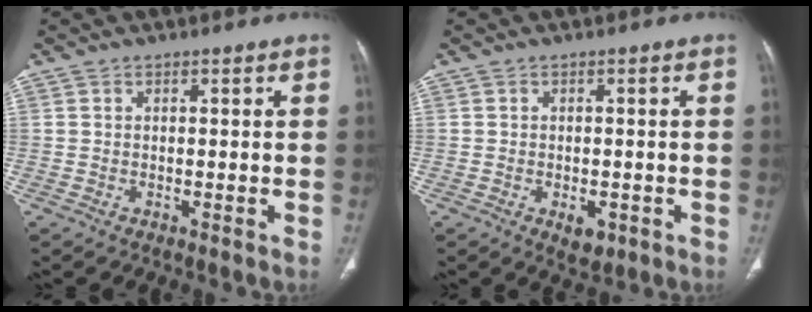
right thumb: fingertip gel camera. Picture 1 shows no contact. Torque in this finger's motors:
{"motor_torque": [0.52, 0.33, 0.11, 0.04, 0.02]}